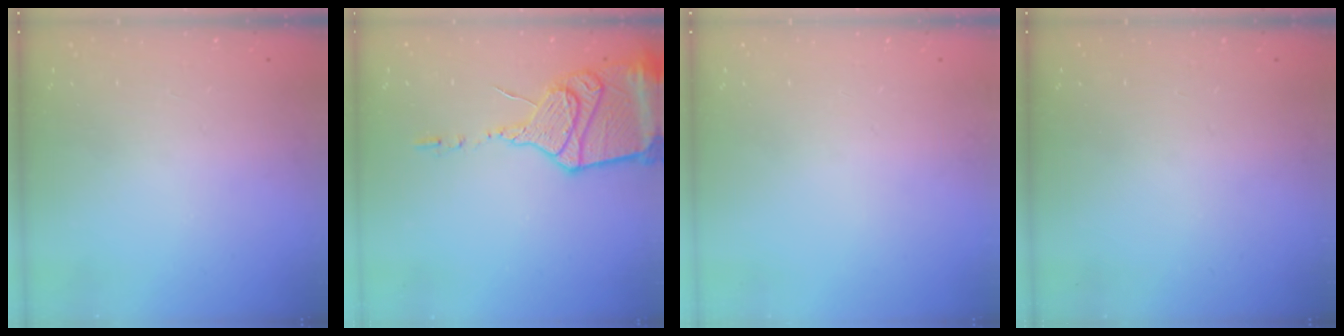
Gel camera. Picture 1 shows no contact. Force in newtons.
{"total": 16.9, "press": 16.8, "slide": 1.6}
{"total": 13.0, "press": 3.6, "slide": 12.5}
{"total": 0.0}